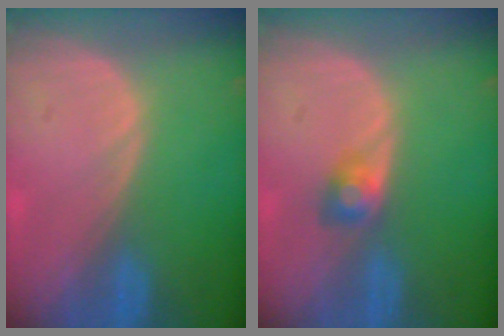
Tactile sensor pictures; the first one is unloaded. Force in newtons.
{"total": 2.3, "press": 2.3, "slide": 0.2}